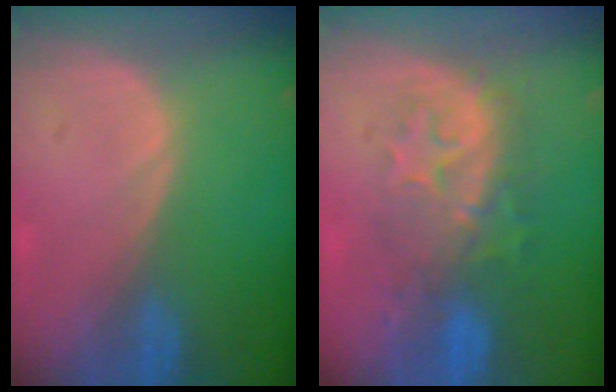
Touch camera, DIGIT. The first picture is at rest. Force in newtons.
{"total": 8.3, "press": 8.2, "slide": 1.0}